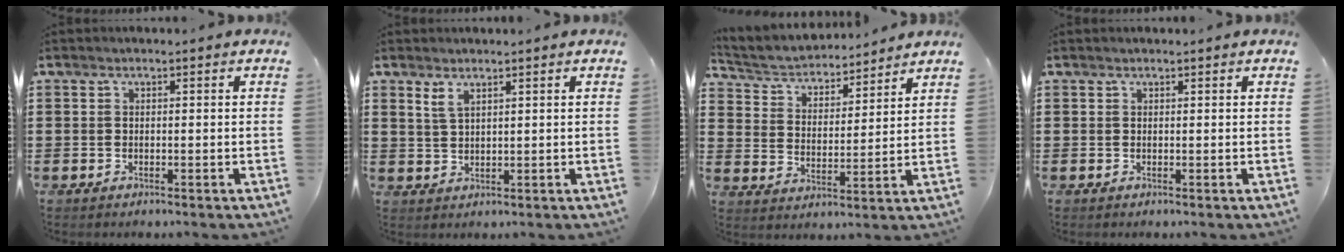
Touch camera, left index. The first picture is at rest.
{"total": 2.4, "force": [1.7, 0.8, 1.5], "torque": [-0.035, 0.002, 0.031]}
{"total": 4.2, "force": [4.0, 1.1, 0.7], "torque": [-0.037, -0.029, 0.063]}
{"total": 0.0}